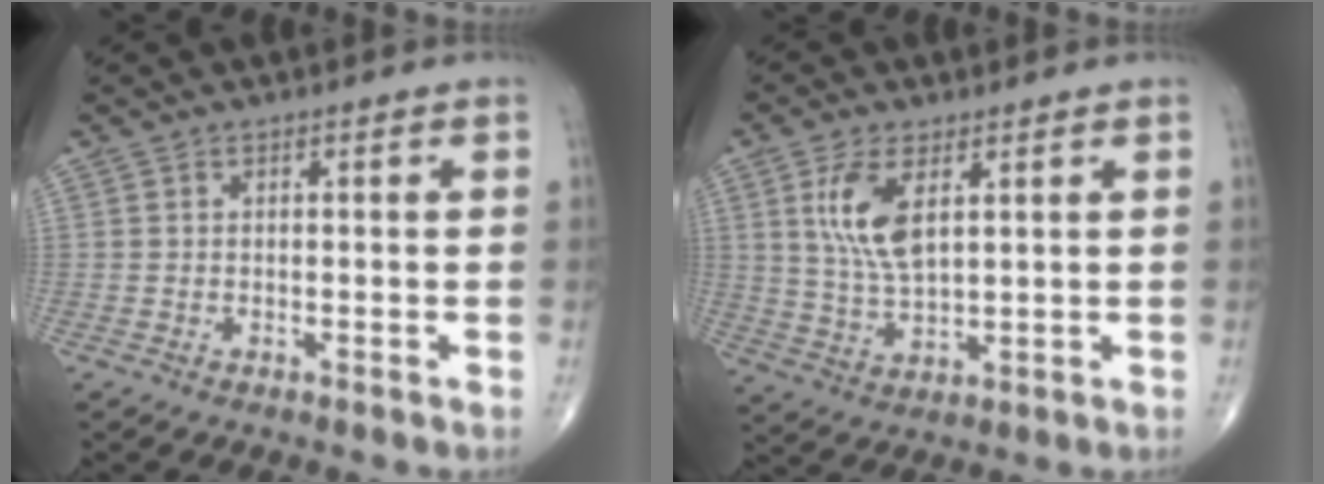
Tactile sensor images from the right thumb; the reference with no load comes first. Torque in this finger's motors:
{"motor_torque": [0.75, 0.72, 0.99, 0.23, 0.09]}